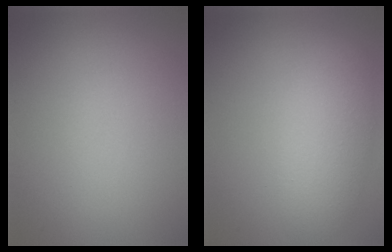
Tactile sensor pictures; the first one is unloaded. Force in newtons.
{"total": 4.6, "press": 4.6, "slide": 0.3}